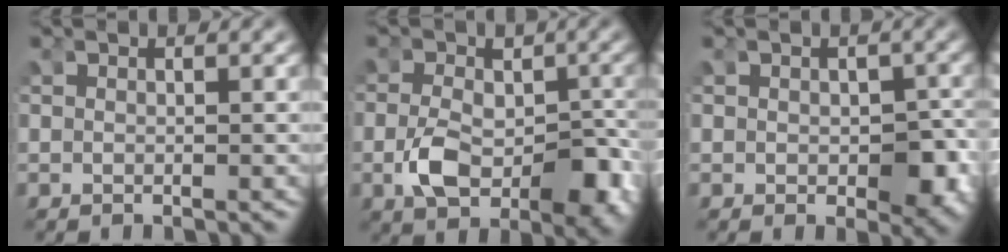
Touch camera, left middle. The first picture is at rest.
{"total": 7.0, "force": [-2.3, 4.4, 4.9], "torque": [-0.095, -0.027, -0.028]}
{"total": 3.6, "force": [-1.0, 2.5, 2.4], "torque": [-0.032, -0.015, -0.006]}